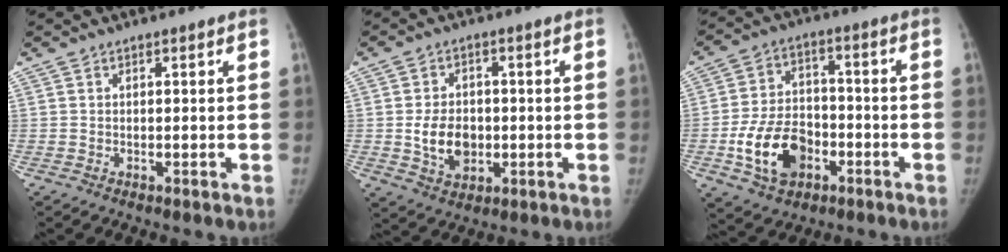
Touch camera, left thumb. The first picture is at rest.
{"total": 8.2, "force": [-0.9, 6.0, 5.5], "torque": [-0.075, 0.000, -0.008]}
{"total": 13.1, "force": [-4.7, 9.1, 8.3], "torque": [-0.127, 0.025, -0.078]}